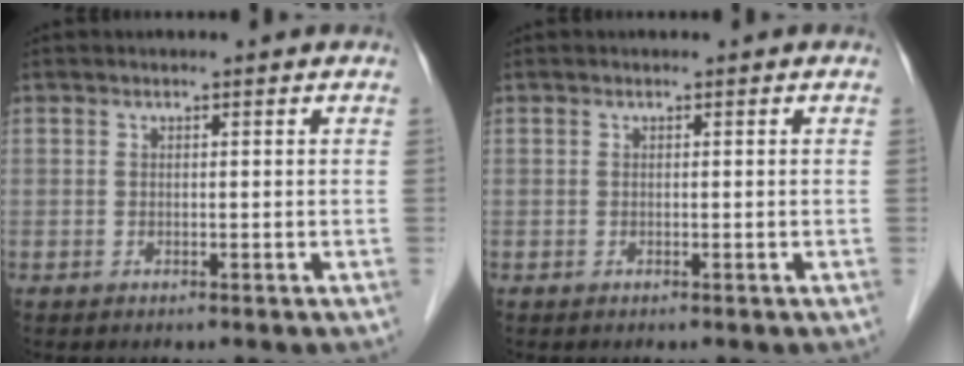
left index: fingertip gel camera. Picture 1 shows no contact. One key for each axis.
{"total": 0.0}